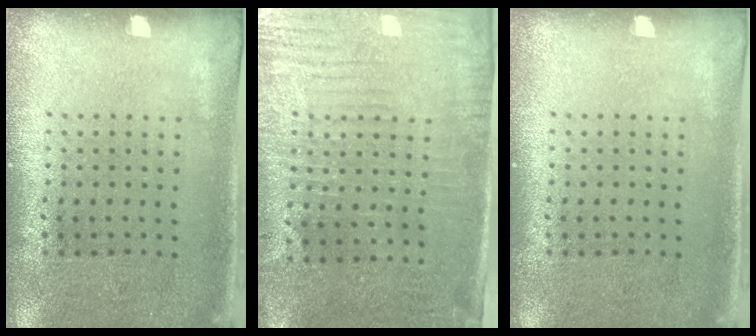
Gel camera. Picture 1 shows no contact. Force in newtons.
{"total": 3.2, "press": 2.9, "slide": 1.4}
{"total": 0.0}